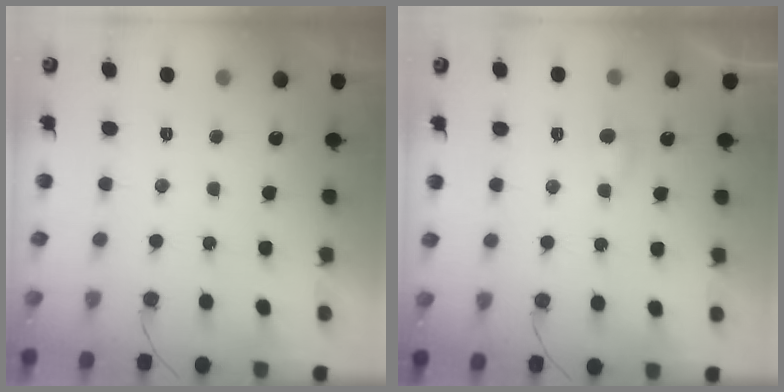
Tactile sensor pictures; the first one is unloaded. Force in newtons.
{"total": 2.4, "press": 2.4, "slide": 0.3}